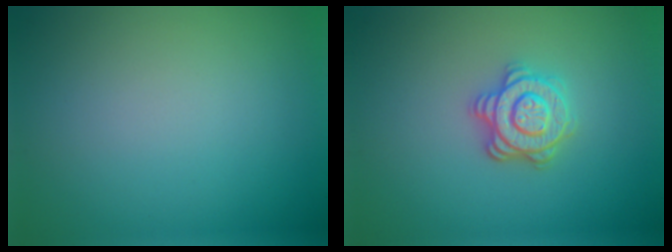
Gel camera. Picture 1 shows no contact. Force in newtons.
{"total": 3.6, "press": 3.1, "slide": 1.9}